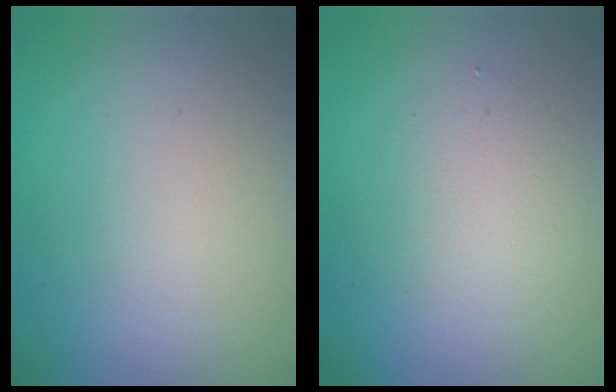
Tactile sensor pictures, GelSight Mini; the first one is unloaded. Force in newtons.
{"total": 2.4, "press": 2.4, "slide": 0.3}